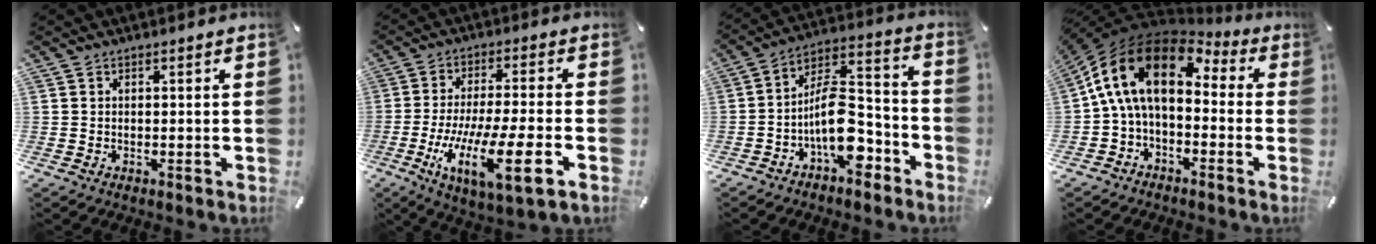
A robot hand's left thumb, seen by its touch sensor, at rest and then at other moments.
{"total": 16.2, "force": [-5.5, 2.9, 14.9], "torque": [-0.298, -0.011, -0.089]}
{"total": 13.7, "force": [-5.4, 7.2, 10.3], "torque": [-0.185, 0.016, -0.094]}
{"total": 14.7, "force": [2.1, 9.3, 11.2], "torque": [-0.235, 0.003, 0.030]}